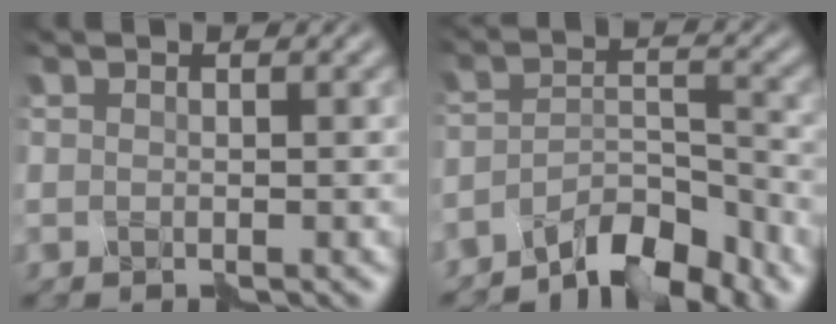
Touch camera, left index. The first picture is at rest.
{"total": 5.7, "force": [-4.5, 1.5, 3.2], "torque": [-0.052, 0.005, -0.080]}